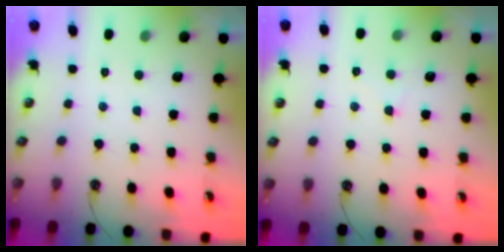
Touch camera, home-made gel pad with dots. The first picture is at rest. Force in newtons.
{"total": 1.9, "press": 1.8, "slide": 0.3}